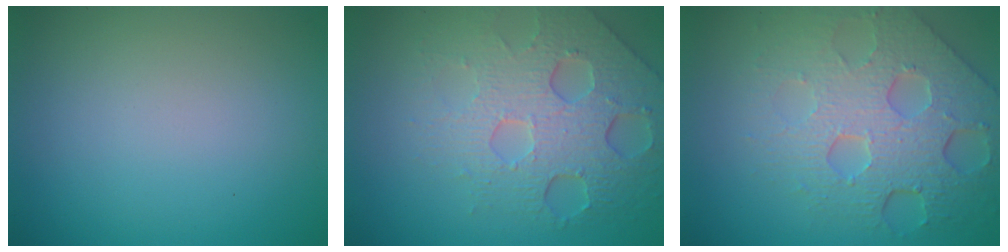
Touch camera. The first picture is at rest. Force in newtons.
{"total": 7.3, "press": 5.0, "slide": 5.3}
{"total": 7.9, "press": 5.4, "slide": 5.8}